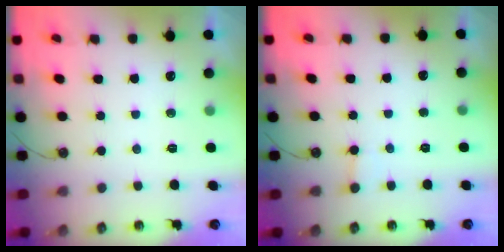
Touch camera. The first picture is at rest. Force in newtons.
{"total": 1.9, "press": 1.9, "slide": 0.3}